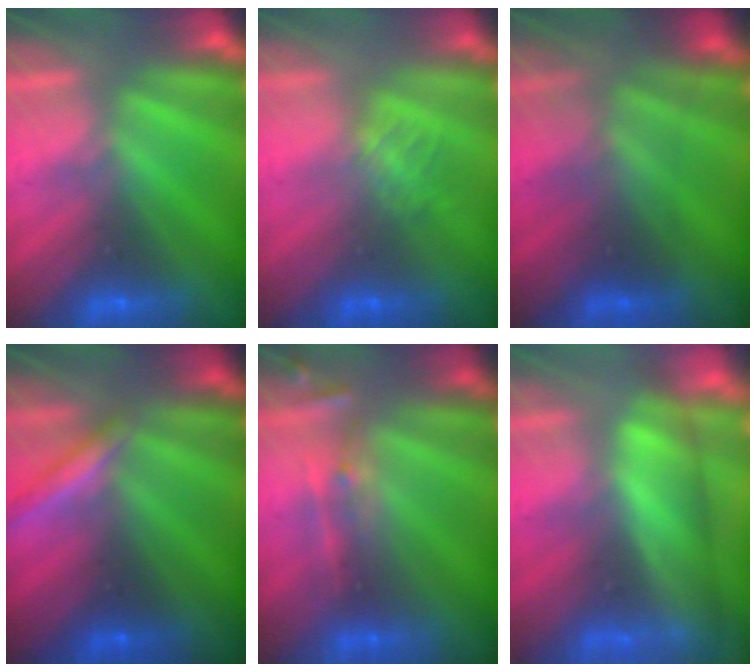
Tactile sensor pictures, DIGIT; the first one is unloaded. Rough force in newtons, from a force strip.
{"total": 1.3}
{"total": 4.8}
{"total": 1.9}
{"total": 2.5}
{"total": 4.2}